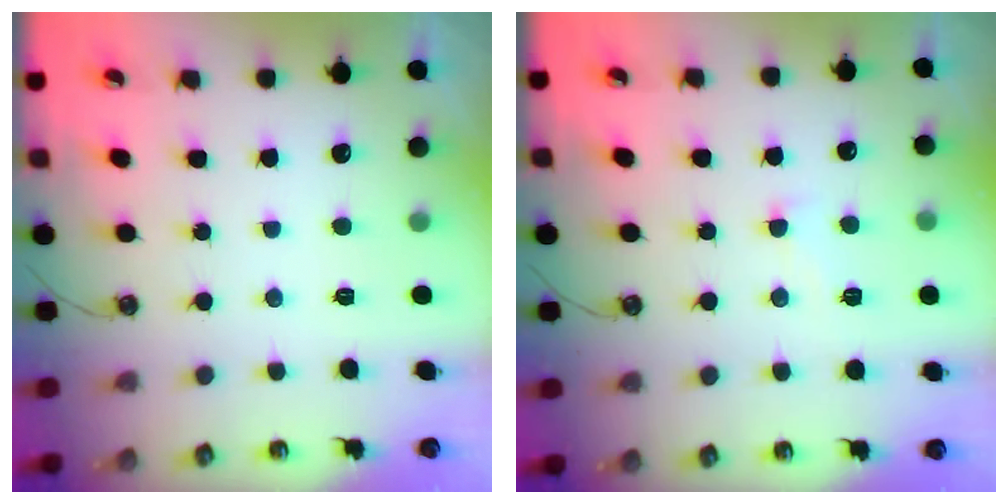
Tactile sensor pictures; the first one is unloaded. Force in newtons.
{"total": 2.7, "press": 2.6, "slide": 0.8}